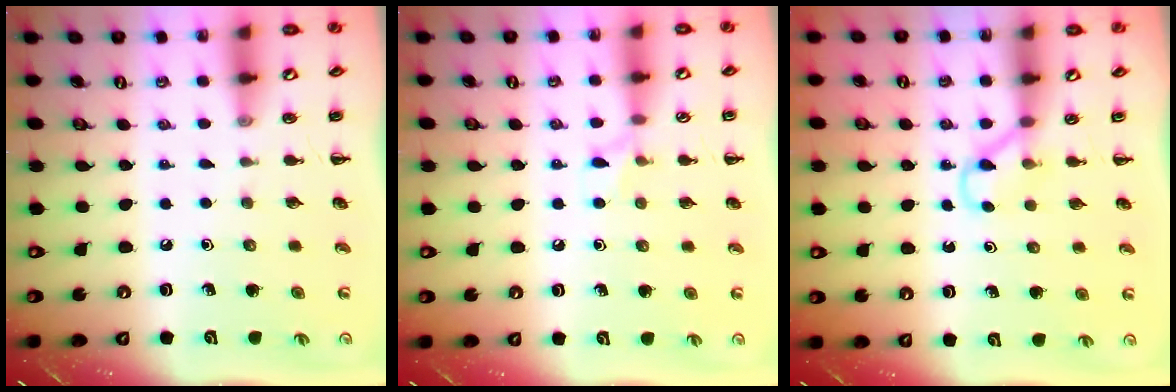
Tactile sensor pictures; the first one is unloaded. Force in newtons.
{"total": 5.4, "press": 5.0, "slide": 2.0}
{"total": 3.2, "press": 3.1, "slide": 1.0}